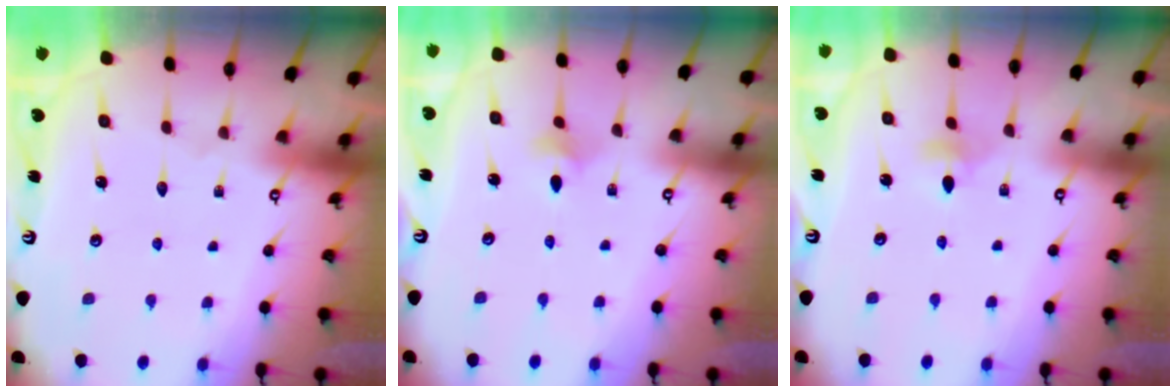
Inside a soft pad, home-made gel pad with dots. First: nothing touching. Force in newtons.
{"total": 2.6, "press": 2.5, "slide": 0.5}
{"total": 5.1, "press": 4.9, "slide": 1.1}